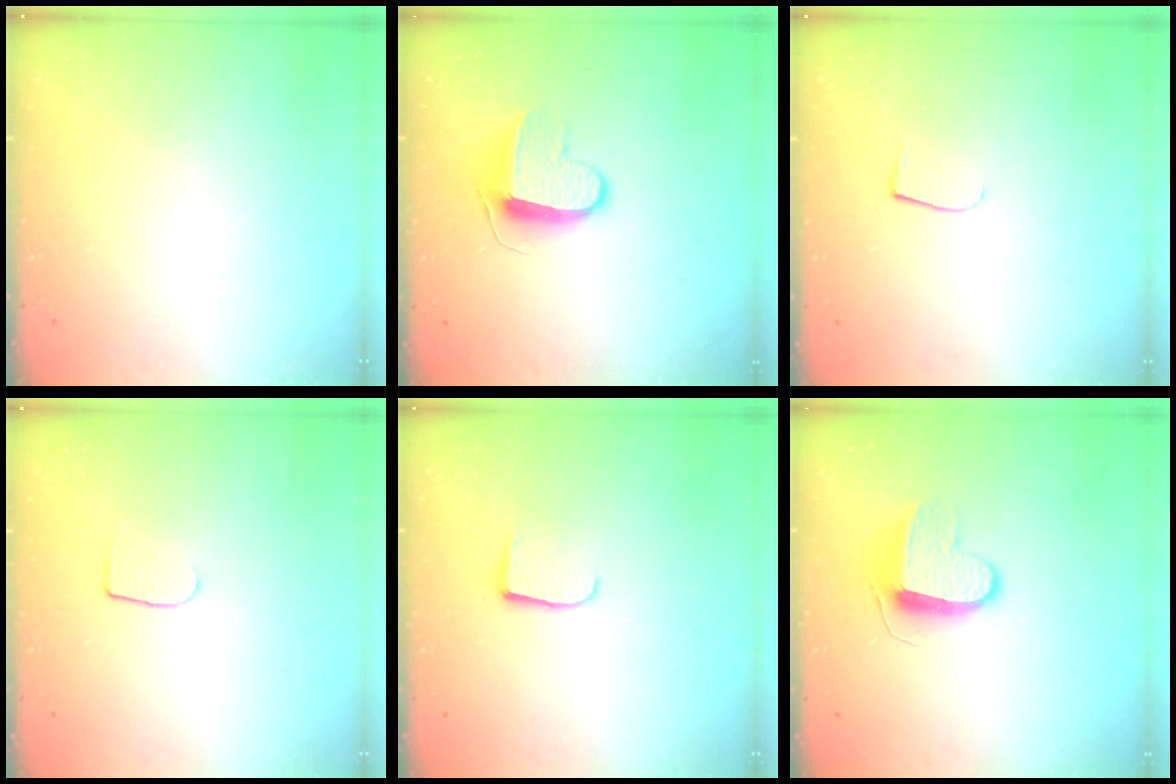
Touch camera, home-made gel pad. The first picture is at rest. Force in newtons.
{"total": 9.5, "press": 9.5, "slide": 0.0}
{"total": 4.3, "press": 4.2, "slide": 0.5}
{"total": 5.8, "press": 5.8, "slide": 0.7}
{"total": 6.2, "press": 6.1, "slide": 0.7}
{"total": 9.5, "press": 9.5, "slide": 0.0}